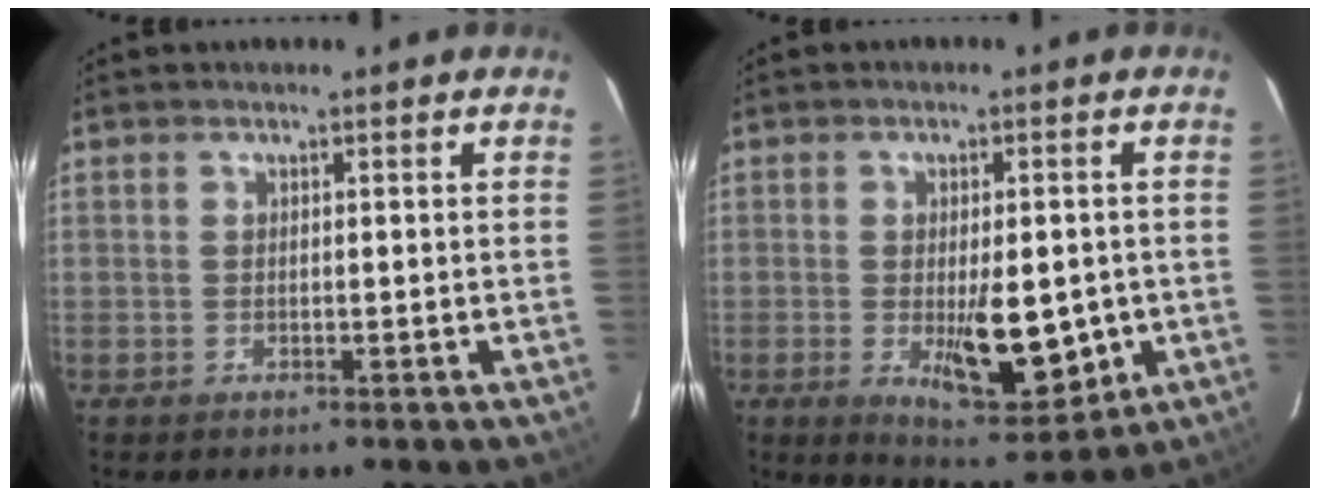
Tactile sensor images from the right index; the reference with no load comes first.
{"total": 11.5, "force": [-2.2, 4.3, 10.5], "torque": [-0.163, -0.016, -0.020]}